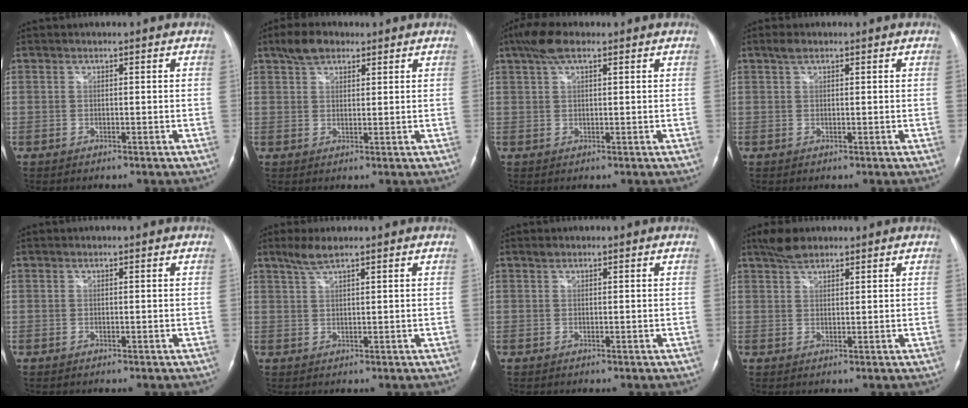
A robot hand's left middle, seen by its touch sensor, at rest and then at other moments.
{"total": 4.5, "force": [3.2, 2.2, 2.2], "torque": [-0.050, 0.015, 0.062]}
{"total": 4.8, "force": [3.1, 1.3, 3.4], "torque": [-0.075, 0.022, 0.057]}
{"total": 1.4, "force": [1.0, 0.5, 0.9], "torque": [-0.021, 0.010, 0.020]}
{"total": 0.0}
{"total": 3.0, "force": [2.4, 0.1, 1.9], "torque": [-0.050, 0.005, 0.052]}
{"total": 0.5, "force": [0.5, 0.2, 0.1], "torque": [-0.006, 0.004, 0.010]}
{"total": 3.6, "force": [3.0, 1.2, 1.6], "torque": [-0.040, 0.009, 0.057]}